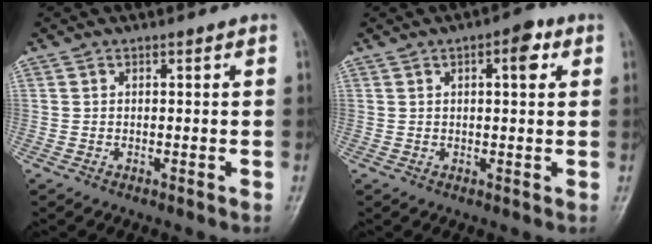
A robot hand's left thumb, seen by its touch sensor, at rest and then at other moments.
{"total": 4.7, "force": [1.8, 1.8, 3.9], "torque": [-0.044, 0.003, 0.019]}